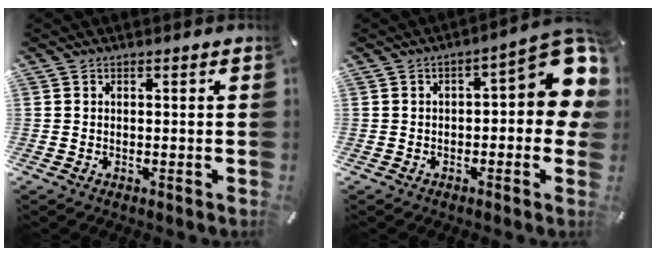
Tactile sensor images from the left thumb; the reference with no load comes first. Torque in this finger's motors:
{"motor_torque": [0.30, 0.21, 0.67, 0.39, 0.08]}